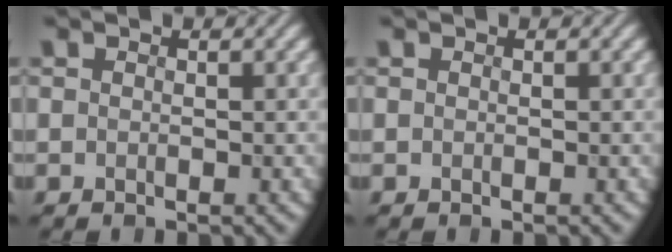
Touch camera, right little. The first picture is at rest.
{"total": 0.0}